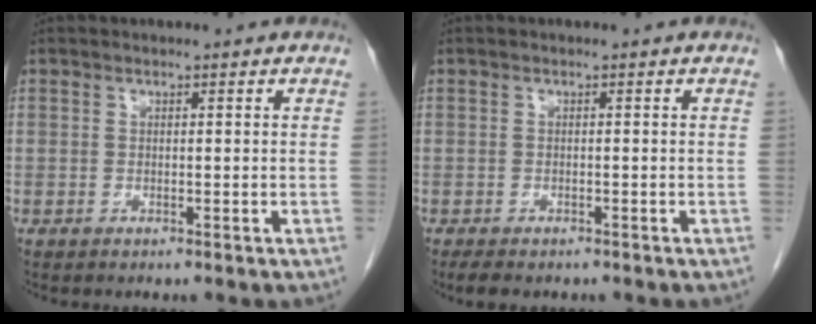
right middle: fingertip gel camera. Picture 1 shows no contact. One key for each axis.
{"total": 3.4, "fx": -2.7, "fy": 1.3, "fz": 1.6, "tx": -0.029, "ty": -0.008, "tz": -0.034}